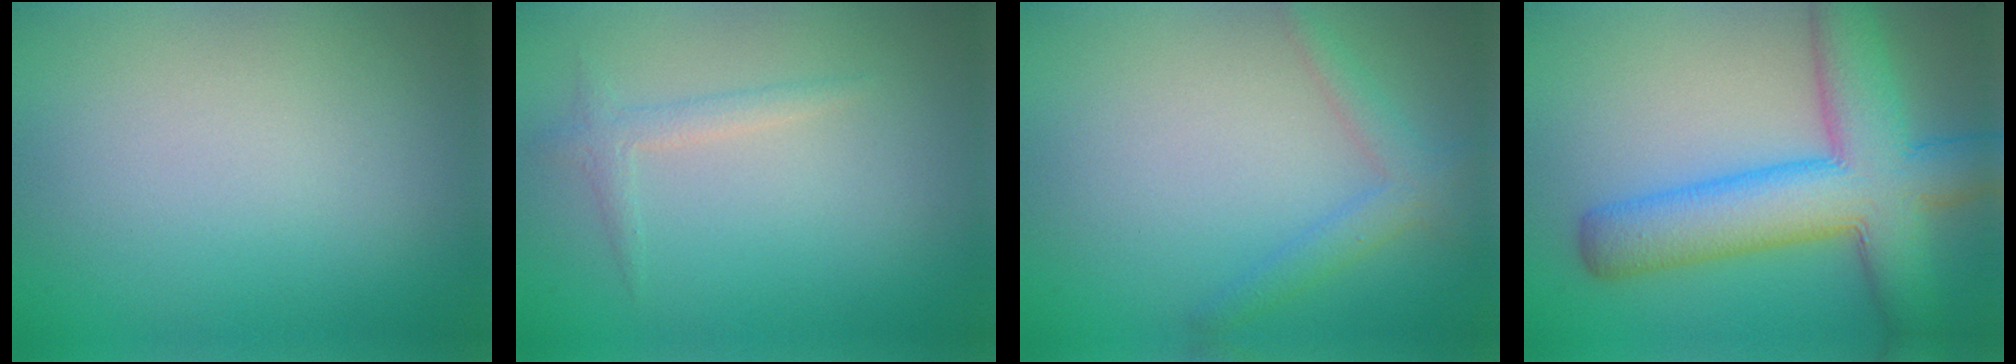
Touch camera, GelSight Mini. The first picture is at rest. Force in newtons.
{"total": 1.4, "press": 1.4, "slide": 0.1}
{"total": 2.2, "press": 2.2, "slide": 0.0}
{"total": 9.9, "press": 9.9, "slide": 0.4}